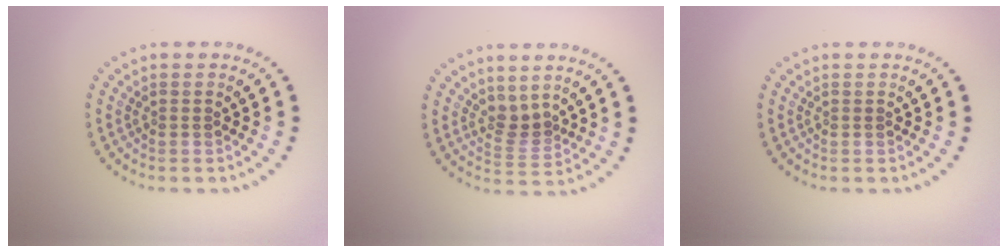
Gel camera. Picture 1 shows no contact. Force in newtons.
{"total": 2.0, "press": 1.4, "slide": 1.4}
{"total": 0.0}